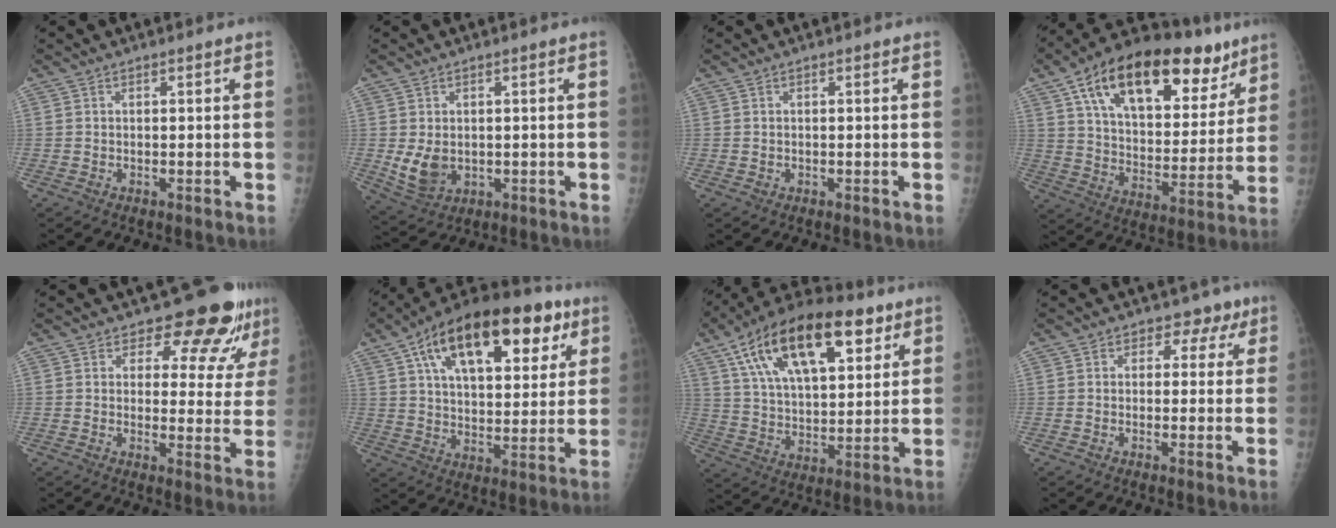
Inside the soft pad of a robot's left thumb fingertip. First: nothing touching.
{"total": 6.3, "force": [-0.3, 4.8, 4.2], "torque": [-0.066, -0.009, 0.012]}
{"total": 0.6, "force": [-0.1, 0.6, 0.2], "torque": [0.000, 0.001, -0.001]}
{"total": 27.8, "force": [15.3, 13.9, 18.6], "torque": [-0.255, -0.012, 0.246]}
{"total": 11.4, "force": [9.2, 4.8, 4.5], "torque": [-0.016, -0.066, 0.102]}
{"total": 25.2, "force": [12.0, 12.5, 18.3], "torque": [-0.258, -0.001, 0.190]}
{"total": 24.8, "force": [12.2, 11.9, 18.1], "torque": [-0.283, -0.011, 0.205]}
{"total": 5.0, "force": [2.5, 4.0, 1.4], "torque": [0.022, -0.002, 0.024]}